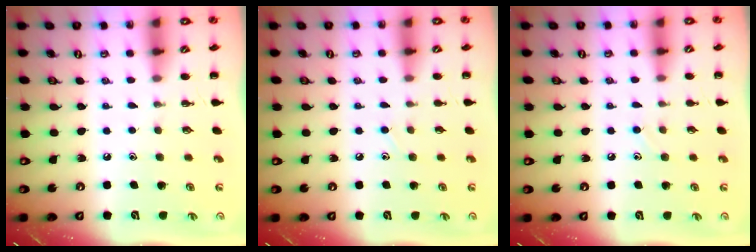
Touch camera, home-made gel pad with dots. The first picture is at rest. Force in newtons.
{"total": 5.4, "press": 5.0, "slide": 1.9}
{"total": 6.7, "press": 6.2, "slide": 2.4}